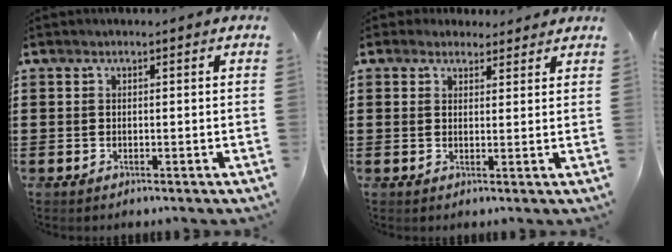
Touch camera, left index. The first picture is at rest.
{"total": 2.7, "force": [2.4, 1.3, 0.3], "torque": [-0.004, 0.000, 0.044]}